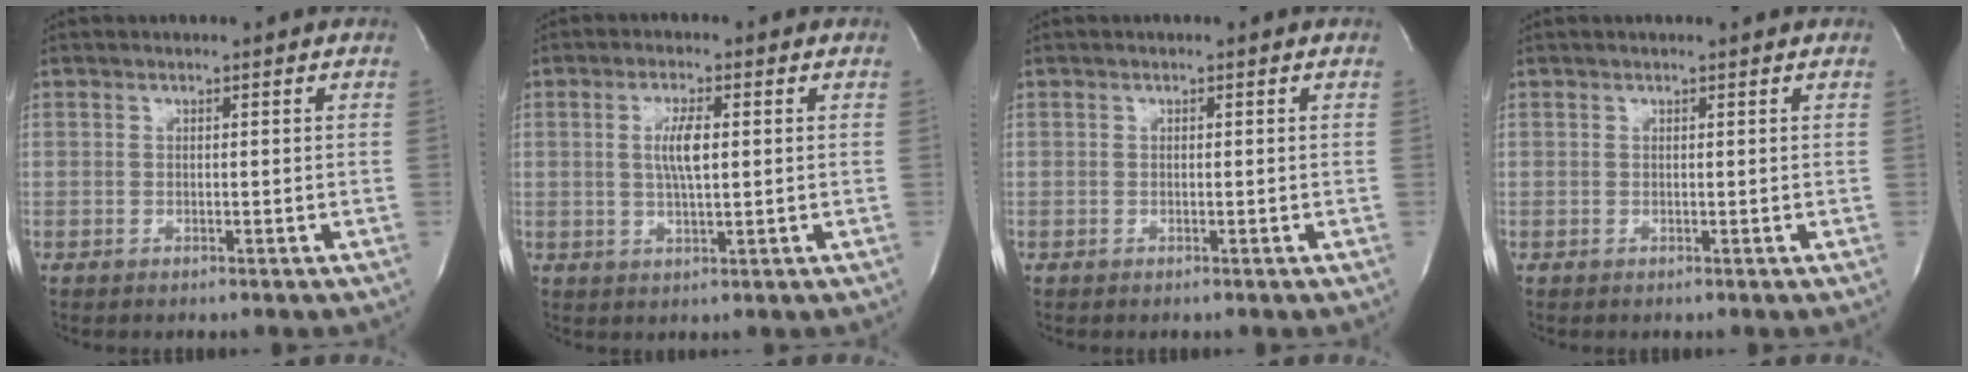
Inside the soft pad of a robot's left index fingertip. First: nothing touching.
{"total": 4.5, "force": [0.6, 0.8, 4.4], "torque": [-0.090, -0.001, 0.011]}
{"total": 0.0}
{"total": 1.1, "force": [1.0, 0.1, 0.5], "torque": [-0.009, 0.013, 0.013]}